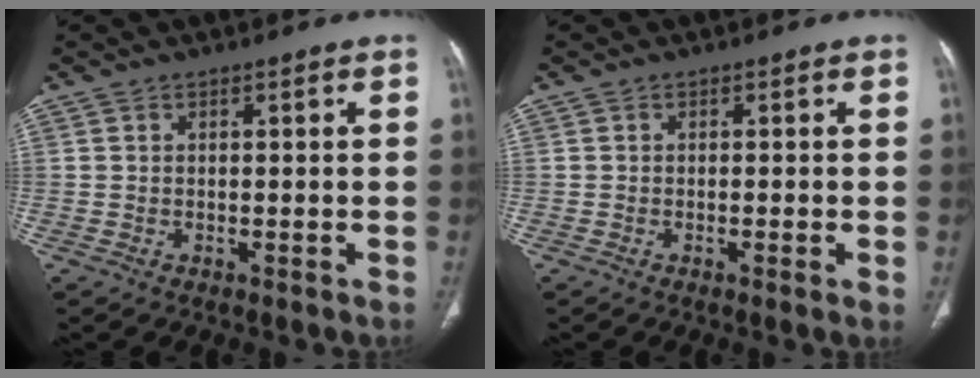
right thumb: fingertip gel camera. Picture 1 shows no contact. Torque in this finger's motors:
{"motor_torque": [-0.63, 0.17, -0.45, -0.01, -0.05]}